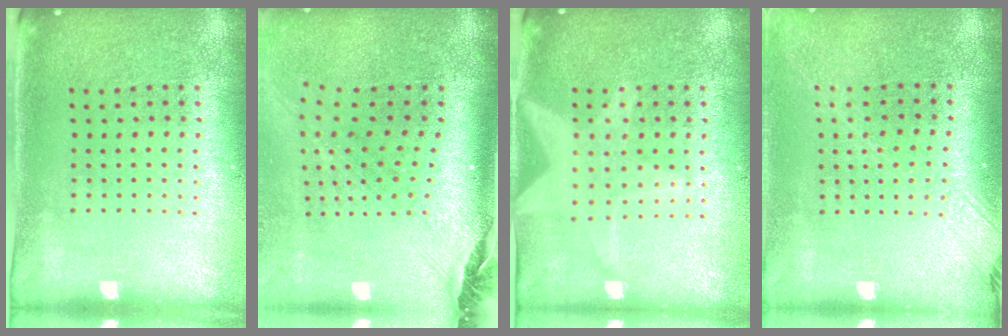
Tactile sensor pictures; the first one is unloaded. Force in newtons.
{"total": 2.7, "press": 1.9, "slide": 1.9}
{"total": 2.1, "press": 2.1, "slide": 0.2}
{"total": 2.0, "press": 1.5, "slide": 1.3}